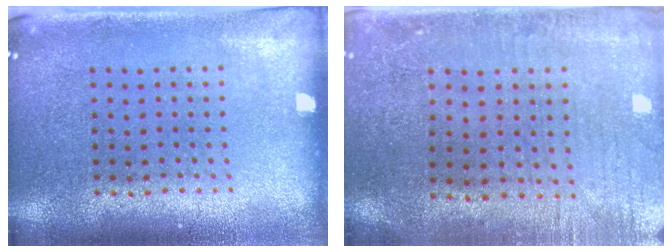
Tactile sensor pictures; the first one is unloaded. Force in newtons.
{"total": 0.5, "press": 0.3, "slide": 0.5}